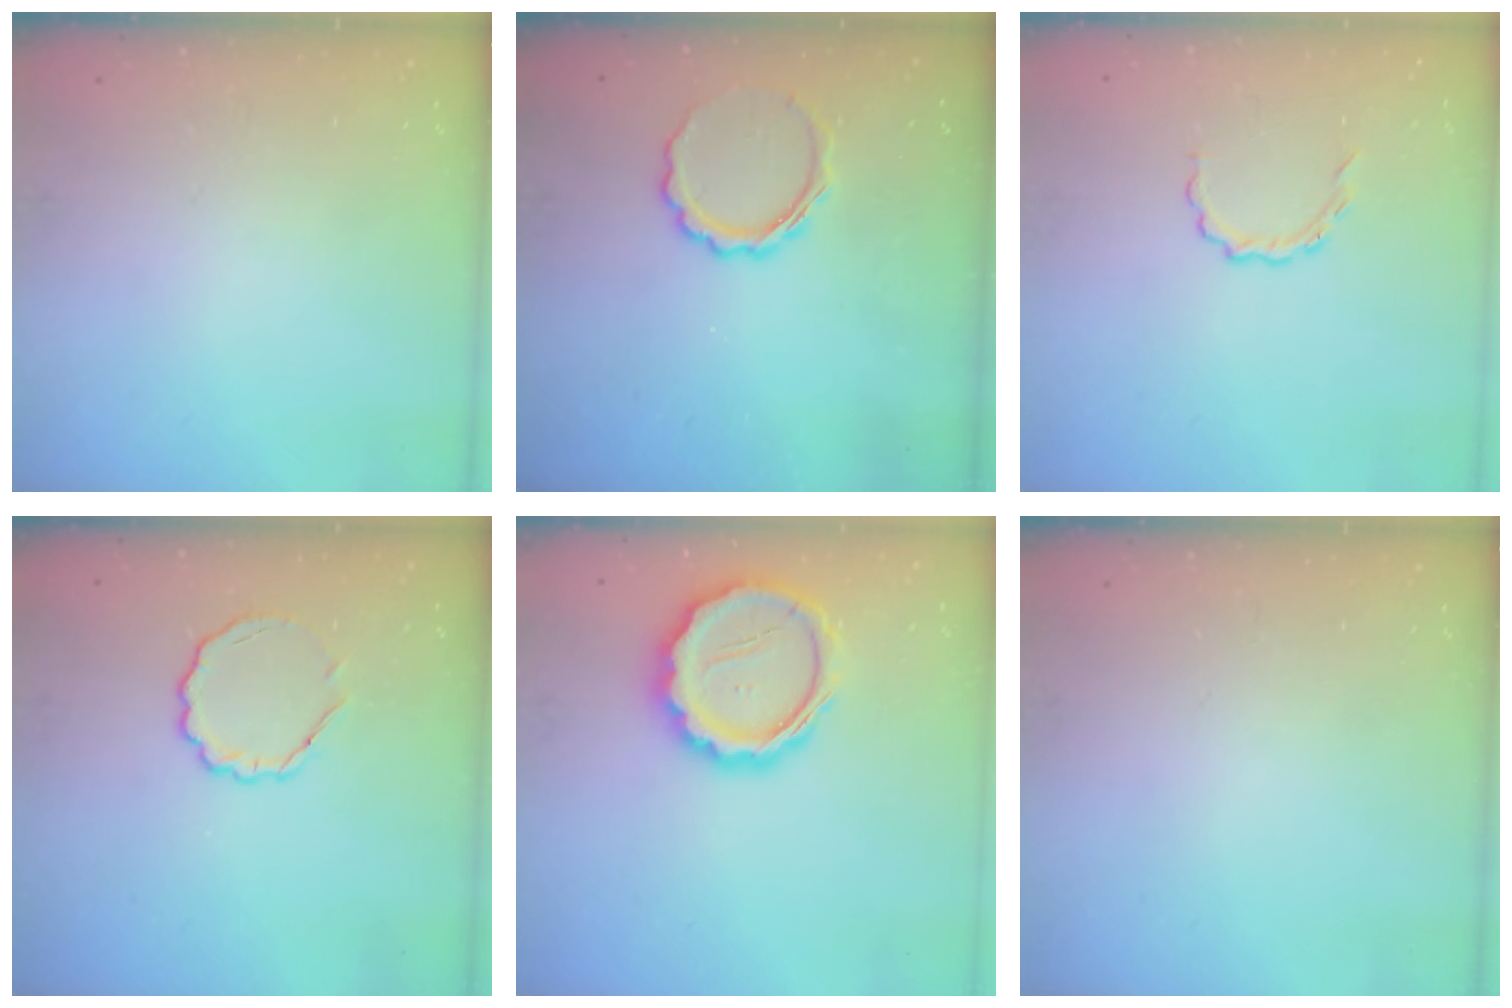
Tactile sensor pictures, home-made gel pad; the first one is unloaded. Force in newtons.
{"total": 7.8, "press": 7.7, "slide": 1.3}
{"total": 4.2, "press": 4.0, "slide": 1.2}
{"total": 6.2, "press": 6.1, "slide": 1.4}
{"total": 16.7, "press": 16.4, "slide": 3.3}
{"total": 0.0}